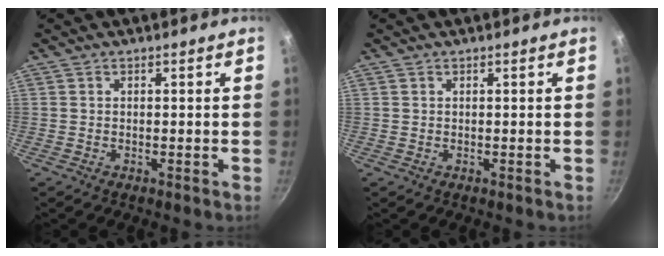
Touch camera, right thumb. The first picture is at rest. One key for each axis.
{"total": 0.0}